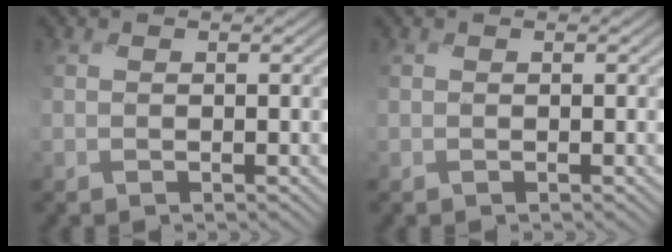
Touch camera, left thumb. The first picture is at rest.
{"total": 0.0}